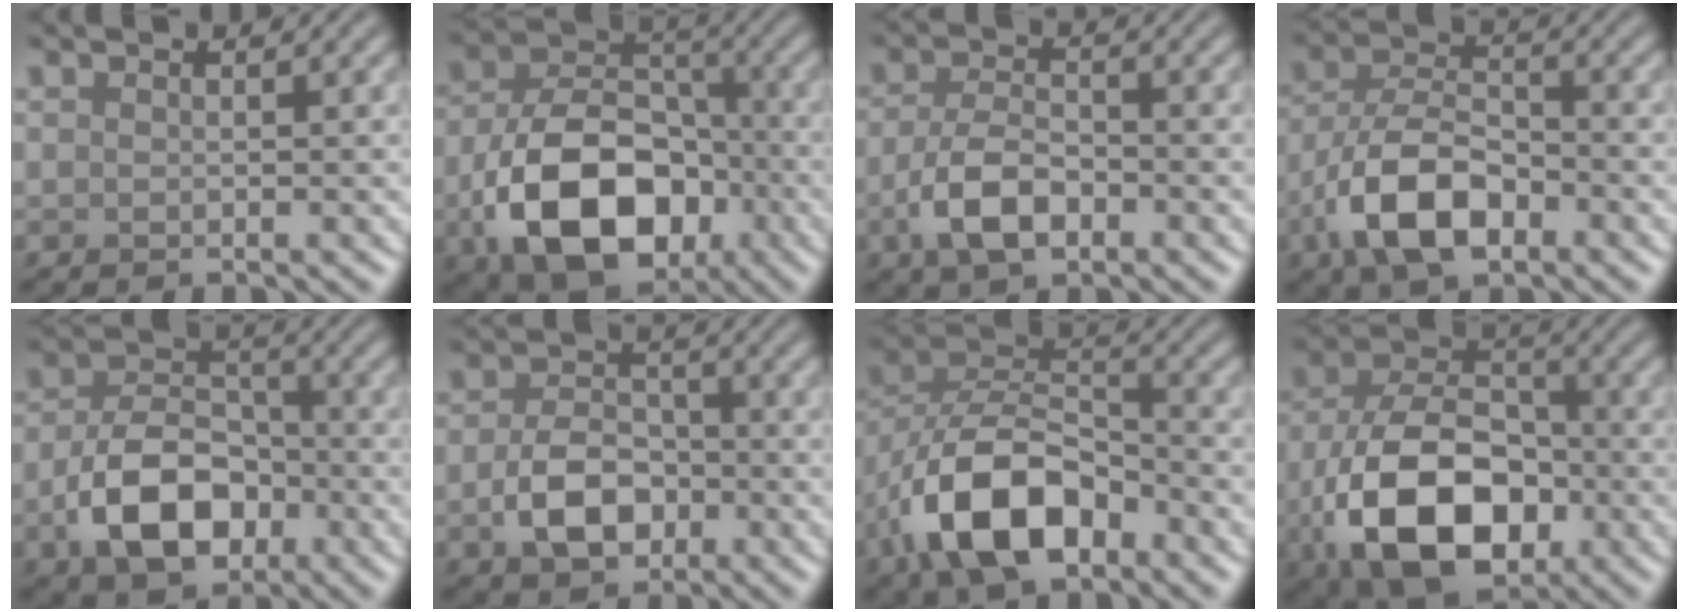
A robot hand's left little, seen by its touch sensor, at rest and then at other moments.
{"total": 12.0, "force": [-4.3, 7.8, 7.9], "torque": [-0.155, -0.016, -0.073]}
{"total": 4.7, "force": [-2.1, 2.4, 3.4], "torque": [-0.072, -0.002, -0.045]}
{"total": 7.6, "force": [-3.7, 3.9, 5.4], "torque": [-0.108, 0.000, -0.079]}
{"total": 7.8, "force": [-2.9, 5.0, 5.3], "torque": [-0.099, -0.004, -0.052]}
{"total": 5.1, "force": [-1.7, 3.4, 3.3], "torque": [-0.064, -0.003, -0.034]}
{"total": 9.9, "force": [-5.0, 5.0, 6.9], "torque": [-0.135, 0.013, -0.101]}
{"total": 12.9, "force": [-4.7, 7.8, 9.1], "torque": [-0.182, -0.022, -0.087]}